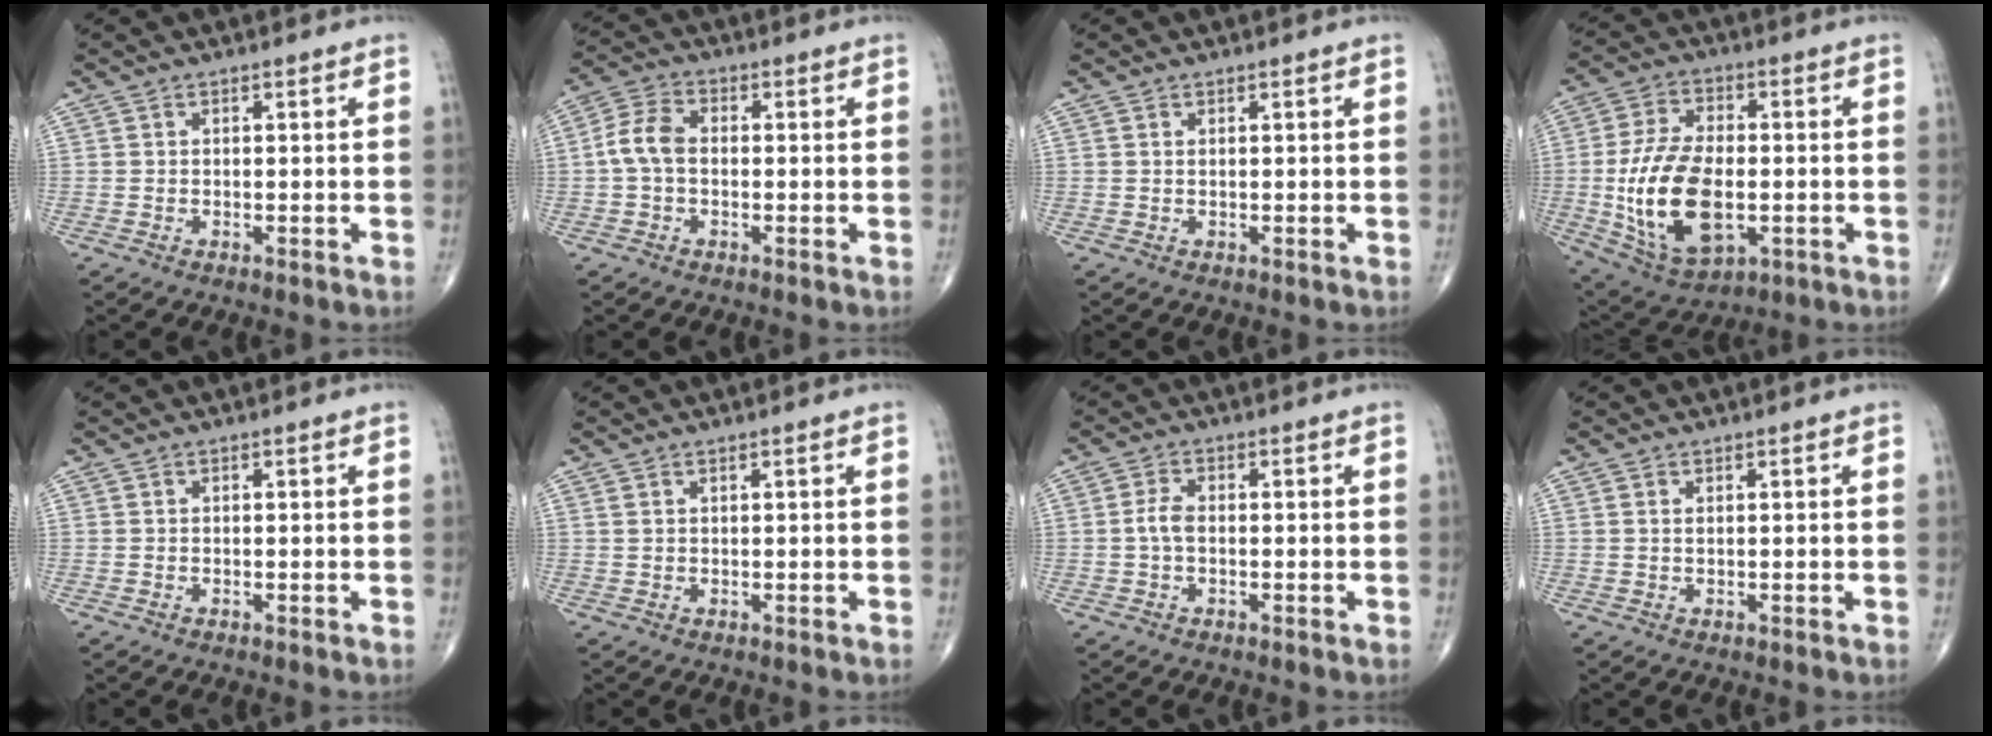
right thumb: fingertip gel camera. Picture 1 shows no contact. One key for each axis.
{"total": 5.9, "fx": -0.4, "fy": 3.8, "fz": 4.5, "tx": -0.091, "ty": 0.018, "tz": -0.017}
{"total": 0.0}
{"total": 18.4, "fx": -2.6, "fy": 10.1, "fz": 15.1, "tx": -0.283, "ty": 0.001, "tz": -0.031}
{"total": 0.0}
{"total": 0.6, "fx": 0.5, "fy": 0.1, "fz": 0.4, "tx": -0.010, "ty": 0.002, "tz": 0.013}
{"total": 2.7, "fx": -0.3, "fy": 1.4, "fz": 2.3, "tx": -0.052, "ty": 0.007, "tz": -0.010}
{"total": 0.5, "fx": 0.3, "fy": 0.1, "fz": 0.4, "tx": -0.012, "ty": 0.003, "tz": 0.007}